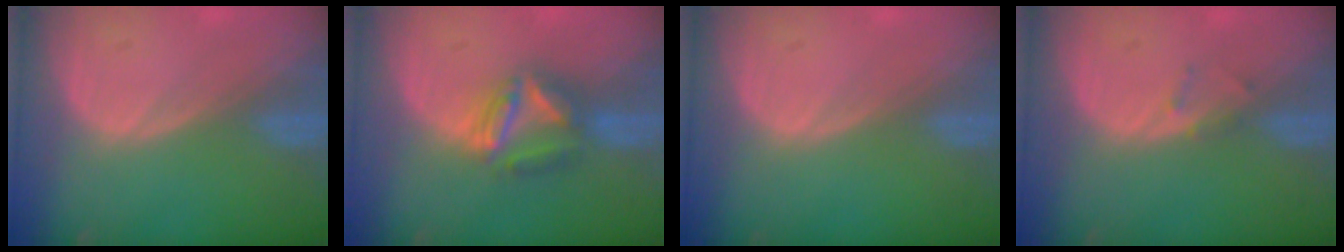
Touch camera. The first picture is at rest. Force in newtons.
{"total": 6.6, "press": 6.3, "slide": 2.2}
{"total": 0.0}
{"total": 1.3, "press": 1.1, "slide": 0.8}